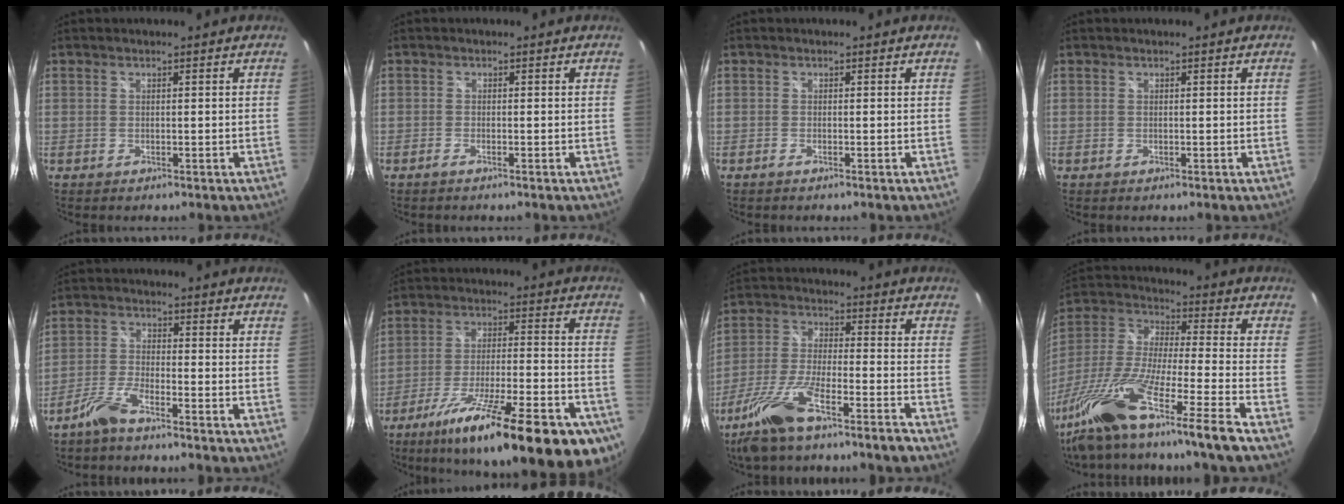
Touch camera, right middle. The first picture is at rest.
{"total": 0.8, "force": [-0.7, -0.1, 0.4], "torque": [-0.011, -0.001, -0.016]}
{"total": 0.5, "force": [-0.4, -0.1, 0.3], "torque": [-0.006, -0.001, -0.011]}
{"total": 0.0}
{"total": 4.9, "force": [-4.0, 0.7, 2.6], "torque": [-0.070, 0.003, -0.084]}
{"total": 27.3, "force": [-18.0, 5.9, 19.6], "torque": [-0.305, -0.054, -0.263]}
{"total": 12.7, "force": [-9.5, 1.1, 8.4], "torque": [-0.185, -0.017, -0.175]}
{"total": 23.0, "force": [-16.8, -1.5, 15.6], "torque": [-0.276, -0.061, -0.309]}